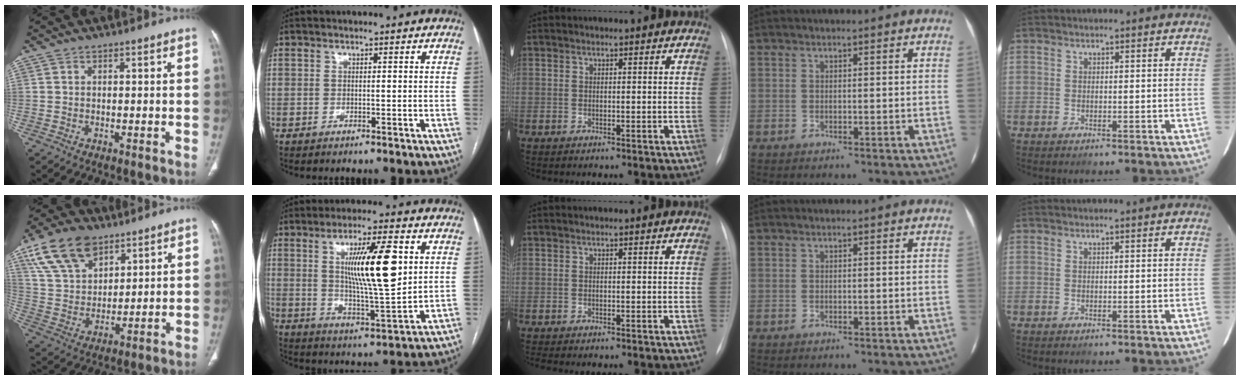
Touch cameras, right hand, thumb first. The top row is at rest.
{"thumb": {"total": 14.7, "force": [9.0, 8.4, 8.1], "torque": [-0.132, -0.022, 0.175]}, "index": {"total": 13.6, "force": [3.5, 1.8, 13.1], "torque": [-0.227, -0.004, 0.062]}, "middle": {"total": 1.6, "force": [-1.3, 0.3, 0.8], "torque": [-0.010, -0.005, -0.014]}}